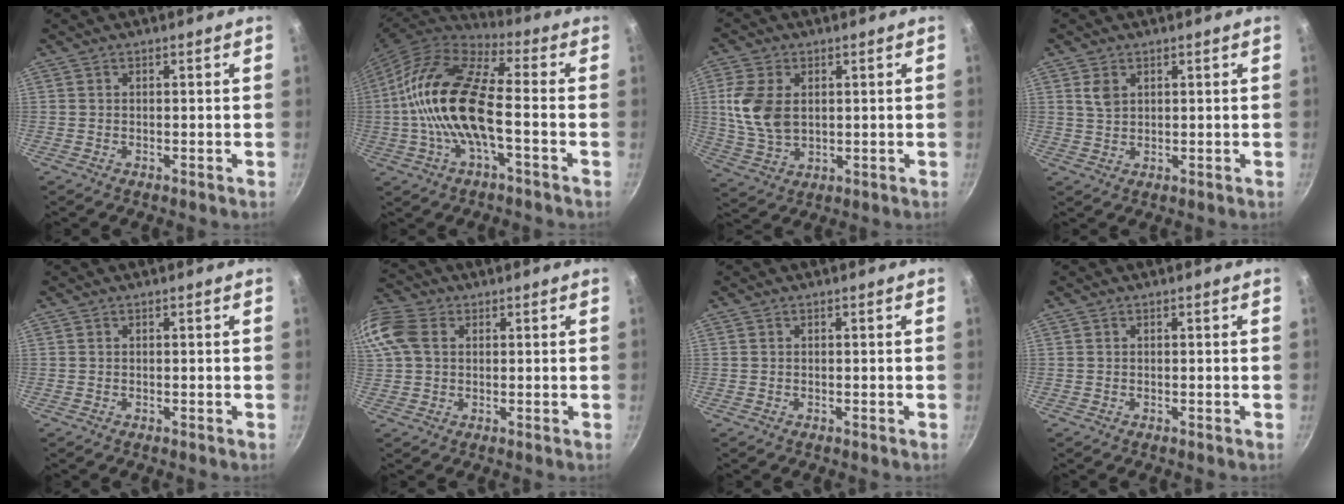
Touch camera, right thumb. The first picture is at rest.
{"total": 18.9, "force": [-1.9, 8.1, 17.0], "torque": [-0.318, 0.035, -0.050]}
{"total": 10.2, "force": [1.7, 6.7, 7.5], "torque": [-0.147, -0.012, 0.038]}
{"total": 3.2, "force": [1.4, 2.1, 1.9], "torque": [-0.032, -0.004, 0.028]}
{"total": 0.0}
{"total": 11.3, "force": [3.0, 8.3, 7.0], "torque": [-0.156, 0.024, 0.047]}
{"total": 0.0}
{"total": 0.0}